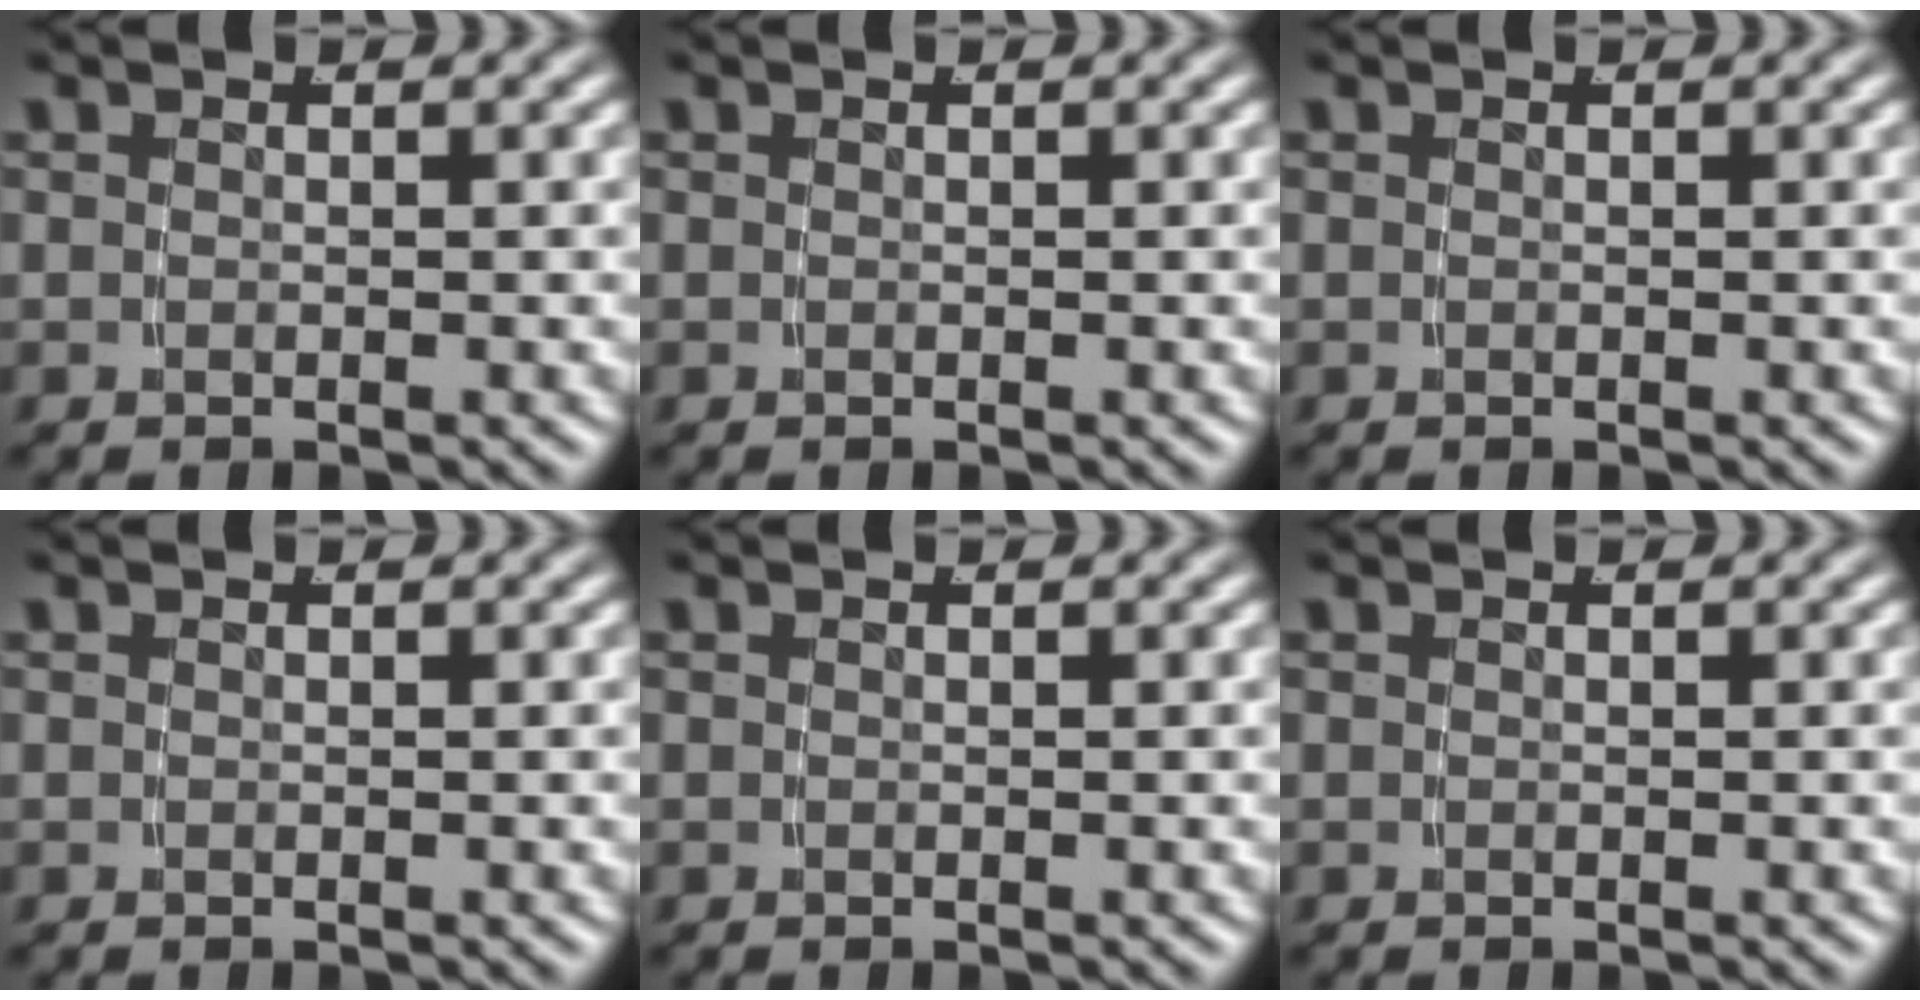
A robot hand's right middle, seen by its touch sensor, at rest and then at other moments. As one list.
[{"total": 0.0}, {"total": 0.0}, {"total": 0.0}, {"total": 0.0}, {"total": 0.0}]